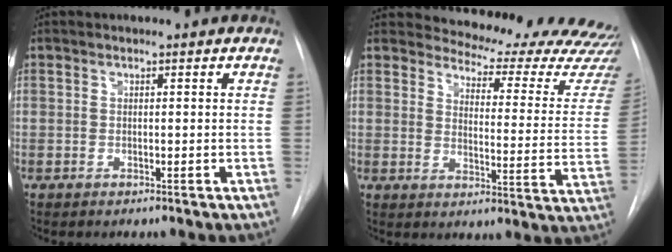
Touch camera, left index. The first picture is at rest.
{"total": 21.5, "force": [20.4, 4.5, 5.2], "torque": [-0.044, -0.107, 0.218]}